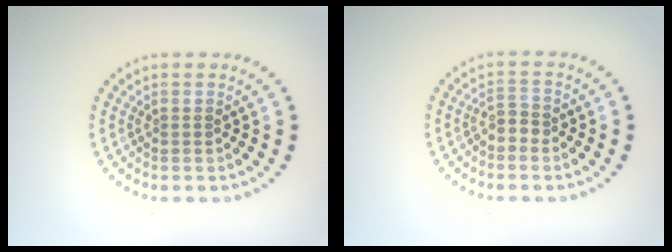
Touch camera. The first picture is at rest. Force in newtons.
{"total": 1.3, "press": 1.2, "slide": 0.6}